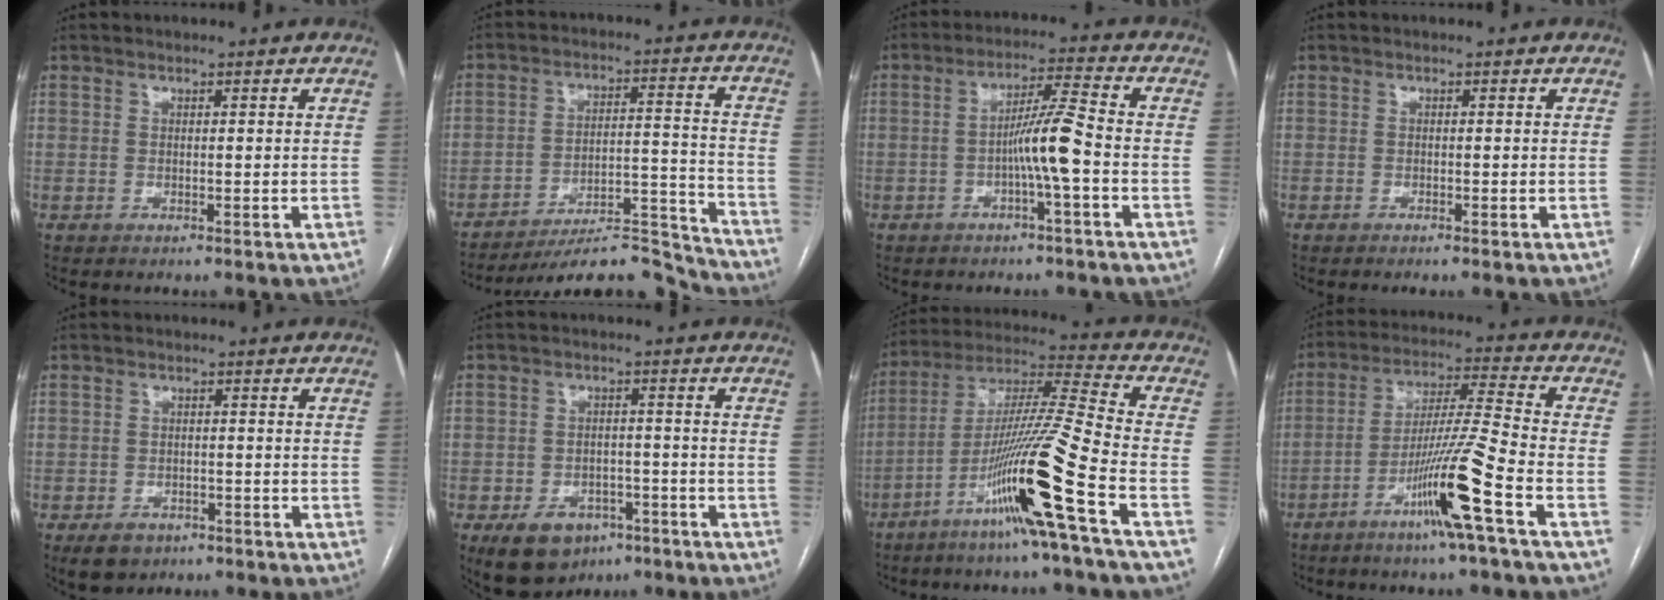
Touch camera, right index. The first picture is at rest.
{"total": 15.2, "force": [-14.9, 1.1, 2.5], "torque": [-0.018, 0.045, -0.225]}
{"total": 6.6, "force": [-1.9, -0.6, 6.3], "torque": [-0.117, 0.013, -0.031]}
{"total": 0.8, "force": [-0.6, -0.2, 0.5], "torque": [-0.011, 0.001, -0.008]}
{"total": 4.3, "force": [-2.6, 3.1, 1.3], "torque": [-0.022, 0.003, -0.033]}
{"total": 8.7, "force": [-5.1, 5.9, 3.8], "torque": [-0.065, 0.008, -0.067]}
{"total": 17.4, "force": [-8.1, -2.4, 15.1], "torque": [-0.296, -0.019, -0.151]}
{"total": 12.1, "force": [-6.1, -2.0, 10.3], "torque": [-0.196, -0.010, -0.114]}